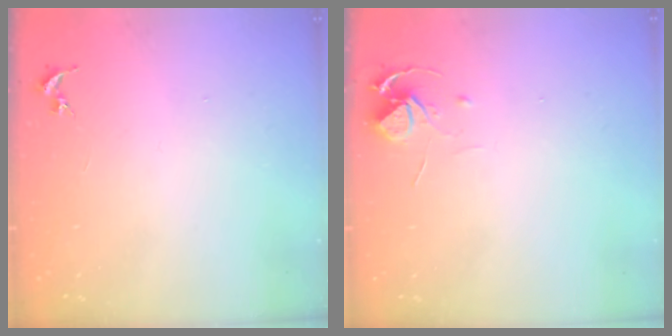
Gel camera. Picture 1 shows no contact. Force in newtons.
{"total": 5.8, "press": 5.8, "slide": 0.3}